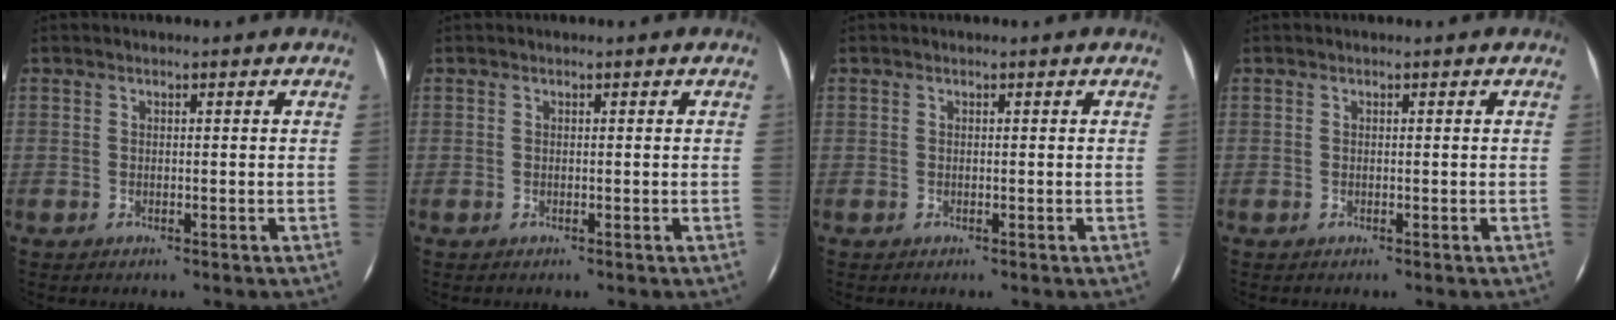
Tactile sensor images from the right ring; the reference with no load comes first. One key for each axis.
{"total": 0.0}
{"total": 0.0}
{"total": 0.0}